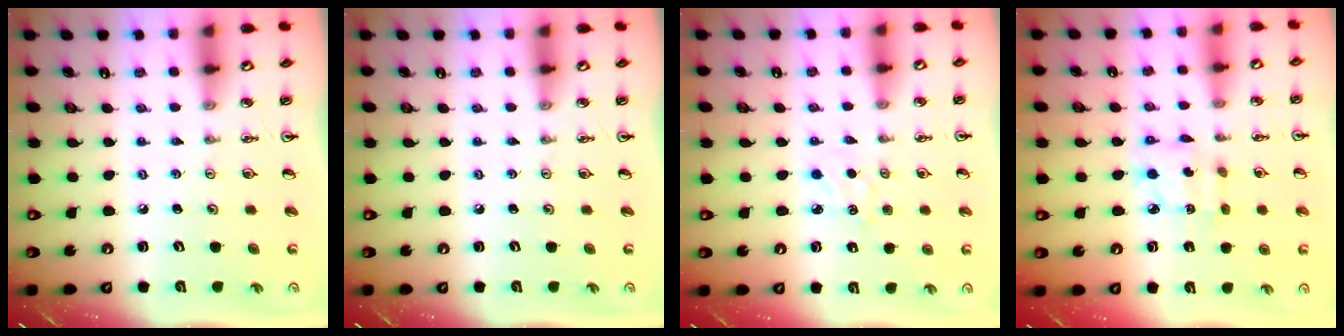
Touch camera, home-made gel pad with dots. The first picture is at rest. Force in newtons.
{"total": 0.0}
{"total": 4.2, "press": 4.2, "slide": 0.6}
{"total": 5.1, "press": 5.1, "slide": 0.2}